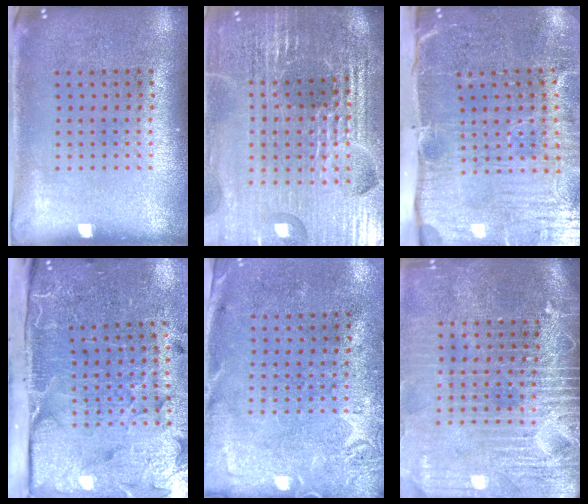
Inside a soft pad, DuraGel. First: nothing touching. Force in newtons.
{"total": 5.8, "press": 5.2, "slide": 2.5}
{"total": 5.4, "press": 4.4, "slide": 3.2}
{"total": 5.2, "press": 4.0, "slide": 3.3}
{"total": 2.8, "press": 2.2, "slide": 1.8}
{"total": 4.3, "press": 3.7, "slide": 2.2}